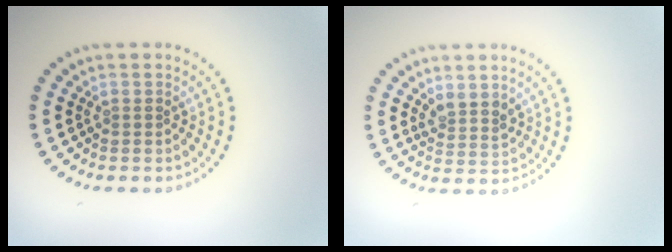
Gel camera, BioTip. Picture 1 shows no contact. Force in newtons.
{"total": 2.1, "press": 1.6, "slide": 1.3}